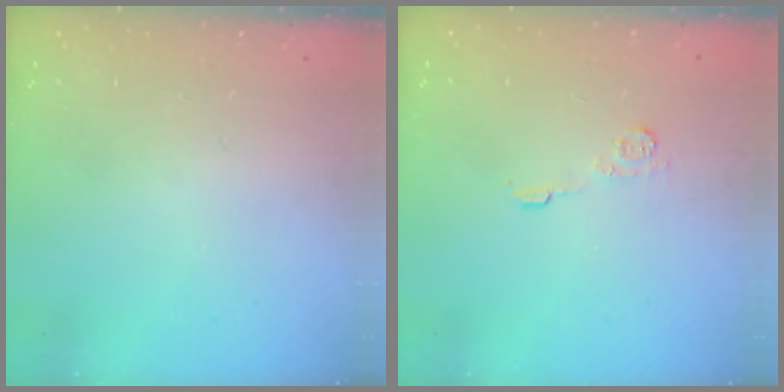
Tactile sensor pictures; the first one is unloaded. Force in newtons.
{"total": 5.6, "press": 5.6, "slide": 0.7}